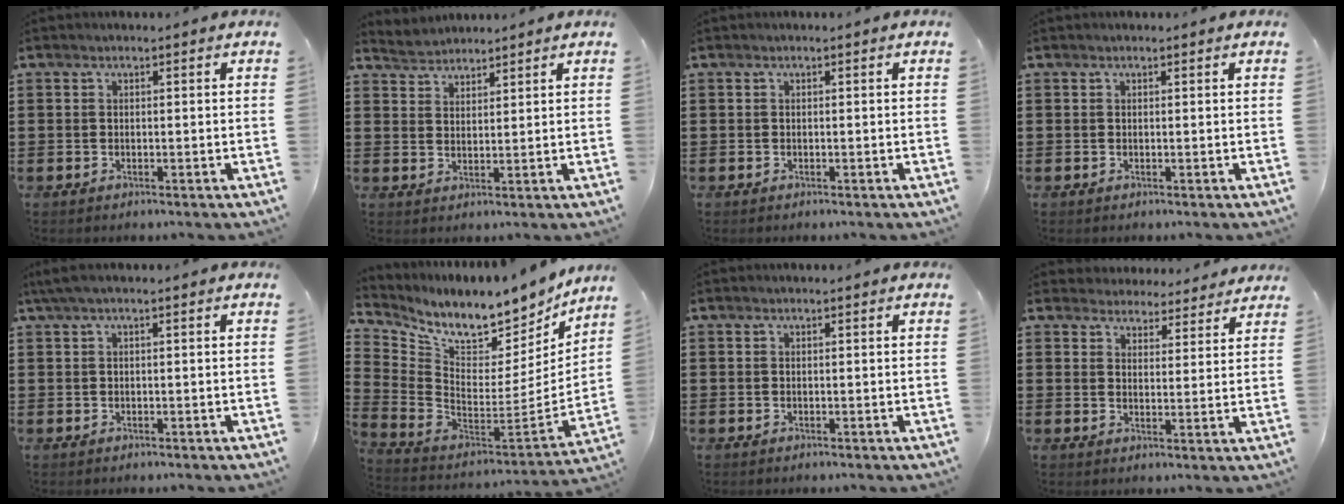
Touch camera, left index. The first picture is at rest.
{"total": 2.6, "force": [2.4, 0.6, -0.6], "torque": [0.001, -0.004, 0.045]}
{"total": 0.0}
{"total": 0.0}
{"total": 1.3, "force": [0.1, 0.1, 1.3], "torque": [-0.022, -0.002, 0.003]}
{"total": 9.2, "force": [8.2, 2.1, 3.6], "torque": [-0.100, -0.079, 0.136]}
{"total": 0.0}
{"total": 4.0, "force": [3.9, 0.8, -0.2], "torque": [-0.017, -0.018, 0.070]}